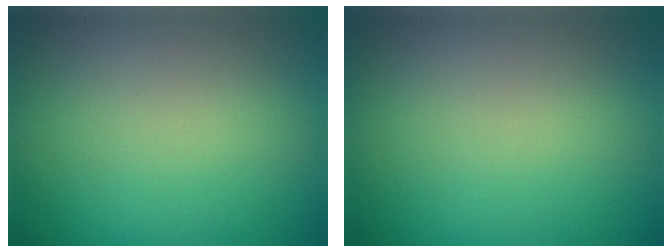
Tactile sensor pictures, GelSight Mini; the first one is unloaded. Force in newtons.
{"total": 0.0}